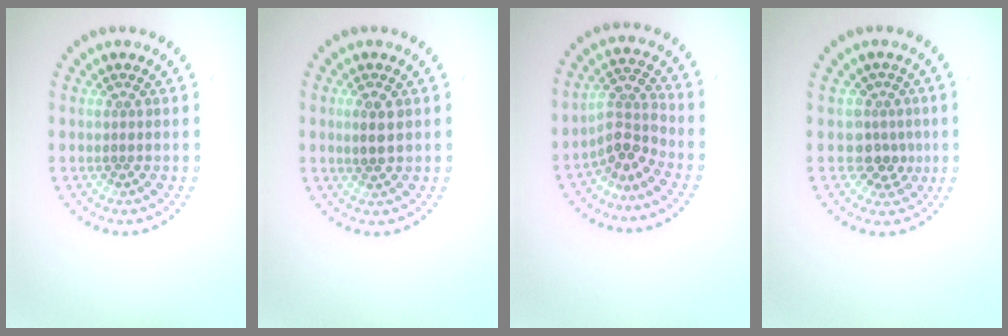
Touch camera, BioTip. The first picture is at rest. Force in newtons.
{"total": 1.9, "press": 1.8, "slide": 0.4}
{"total": 3.1, "press": 2.2, "slide": 2.1}
{"total": 2.7, "press": 2.0, "slide": 1.8}